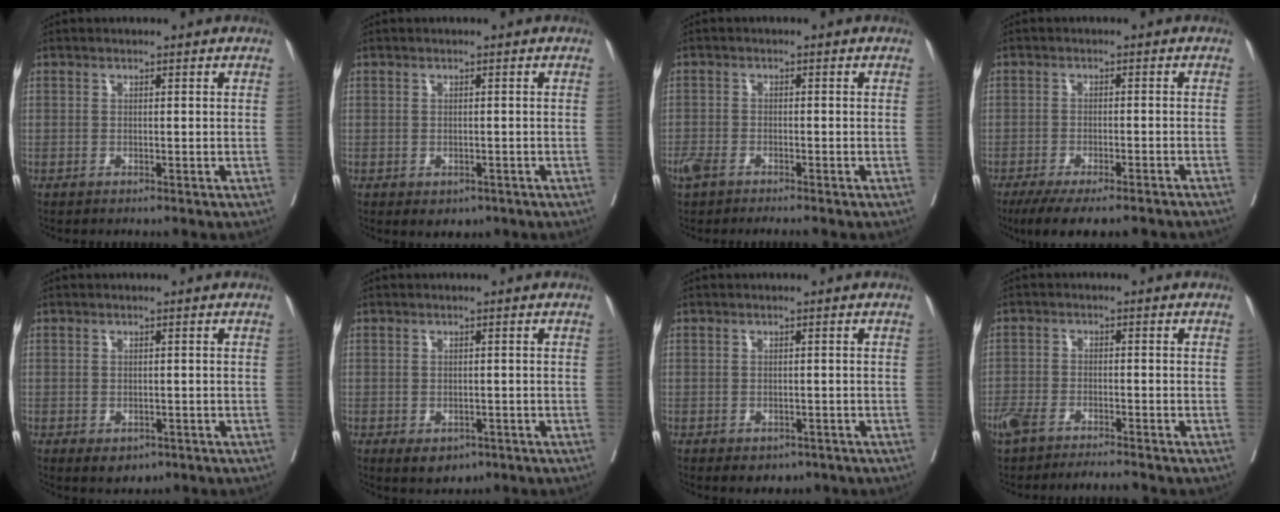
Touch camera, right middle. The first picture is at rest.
{"total": 2.8, "force": [-1.6, 1.9, 1.3], "torque": [-0.009, -0.002, -0.013]}
{"total": 5.0, "force": [-3.9, 1.6, 2.8], "torque": [-0.051, -0.008, -0.065]}
{"total": 12.8, "force": [-10.6, 2.1, 6.7], "torque": [-0.094, -0.019, -0.147]}
{"total": 3.1, "force": [-1.6, 2.1, 1.7], "torque": [-0.018, -0.003, -0.011]}
{"total": 3.9, "force": [-2.1, 2.6, 2.1], "torque": [-0.022, -0.003, -0.019]}
{"total": 3.6, "force": [-2.3, 2.3, 1.5], "torque": [-0.008, 0.001, -0.024]}
{"total": 6.8, "force": [-5.7, 1.6, 3.4], "torque": [-0.063, -0.003, -0.100]}